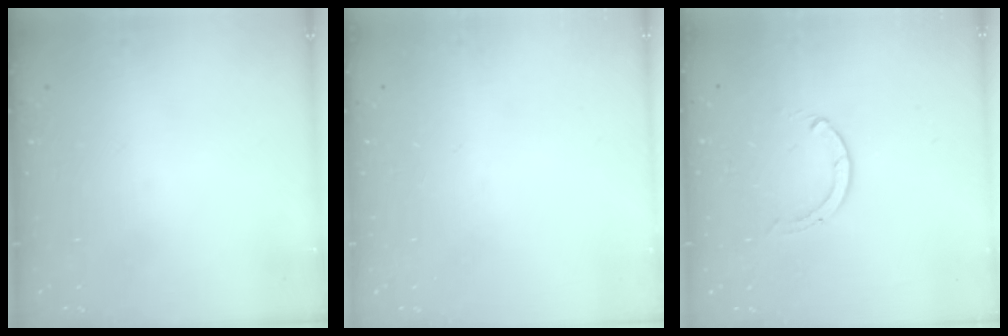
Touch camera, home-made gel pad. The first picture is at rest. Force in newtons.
{"total": 0.0}
{"total": 0.0}